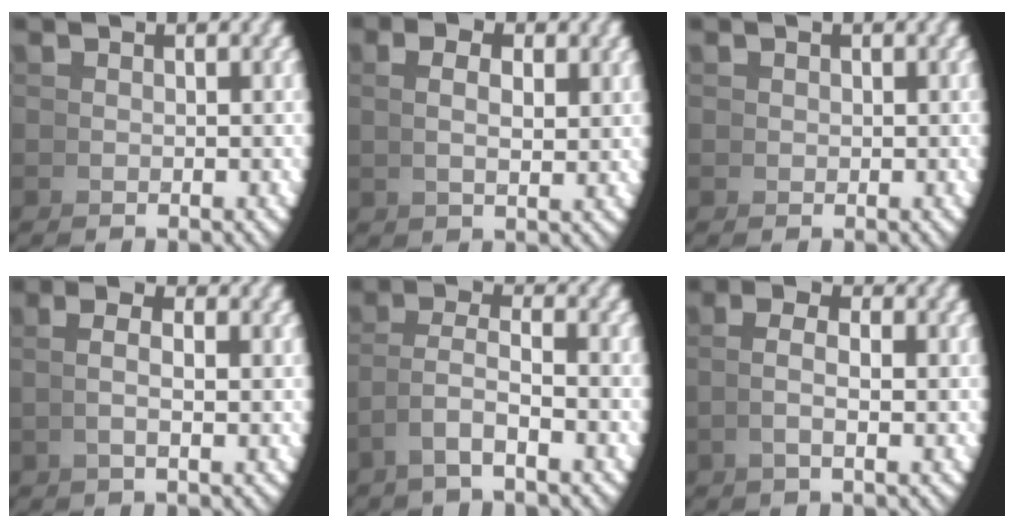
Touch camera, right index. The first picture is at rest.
{"total": 2.0, "force": [1.3, -0.4, 1.5], "torque": [-0.021, 0.001, 0.029]}
{"total": 0.6, "force": [0.5, 0.2, 0.0], "torque": [-0.001, -0.003, 0.013]}
{"total": 2.1, "force": [0.8, -0.4, 1.9], "torque": [-0.035, 0.007, 0.015]}
{"total": 2.9, "force": [0.1, 1.1, 2.7], "torque": [-0.059, -0.008, 0.005]}
{"total": 2.2, "force": [0.5, -0.1, 2.2], "torque": [-0.043, 0.003, 0.009]}